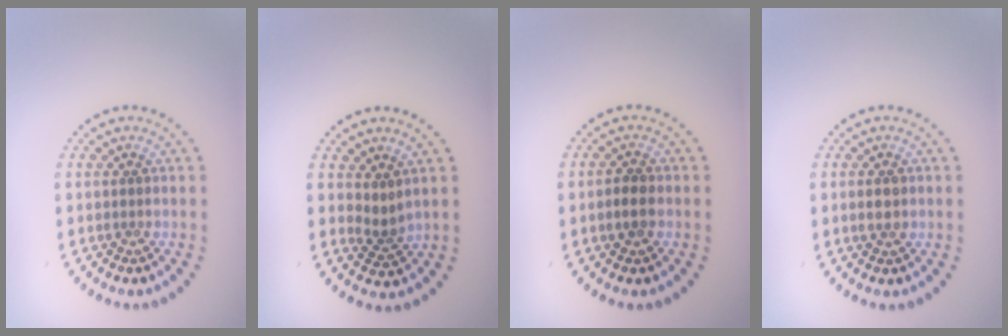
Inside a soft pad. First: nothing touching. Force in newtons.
{"total": 1.8, "press": 1.1, "slide": 1.4}
{"total": 1.9, "press": 1.9, "slide": 0.3}
{"total": 1.4, "press": 1.4, "slide": 0.2}